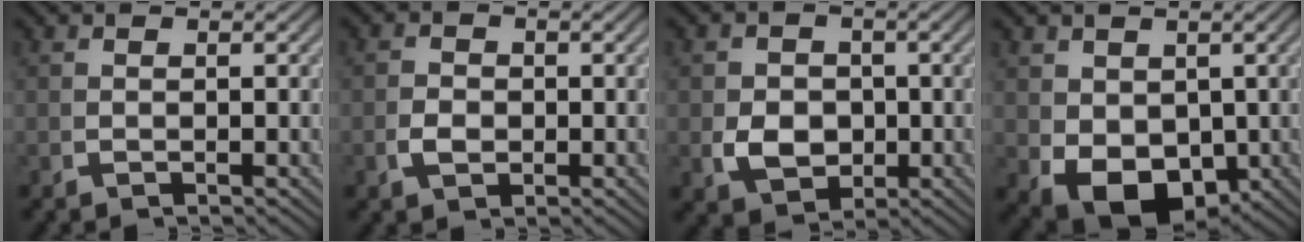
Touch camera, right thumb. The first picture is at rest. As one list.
[{"total": 1.8, "force": [-0.3, 1.5, 1.0], "torque": [-0.016, -0.004, -0.001]}, {"total": 5.5, "force": [-0.5, 4.3, 3.4], "torque": [-0.063, -0.020, 0.006]}, {"total": 8.4, "force": [-2.6, 5.7, 5.6], "torque": [-0.124, -0.059, -0.003]}]